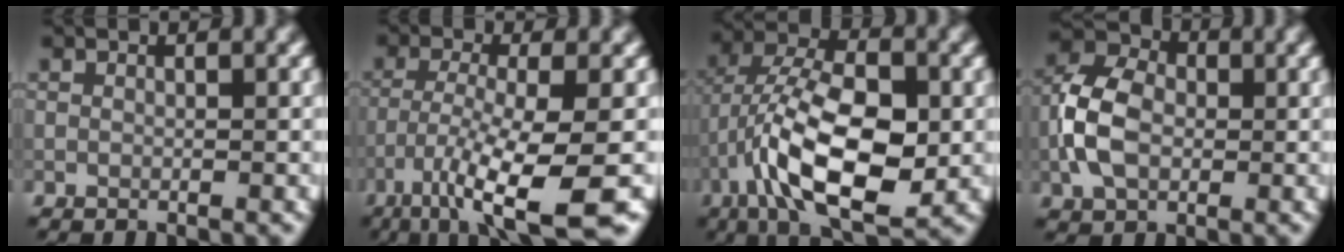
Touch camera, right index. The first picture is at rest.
{"total": 8.8, "force": [-4.8, 1.5, 7.2], "torque": [-0.124, -0.011, -0.089]}
{"total": 11.7, "force": [-3.1, 5.5, 9.8], "torque": [-0.182, 0.007, -0.061]}
{"total": 6.2, "force": [-0.9, 4.3, 4.4], "torque": [-0.096, 0.010, -0.026]}